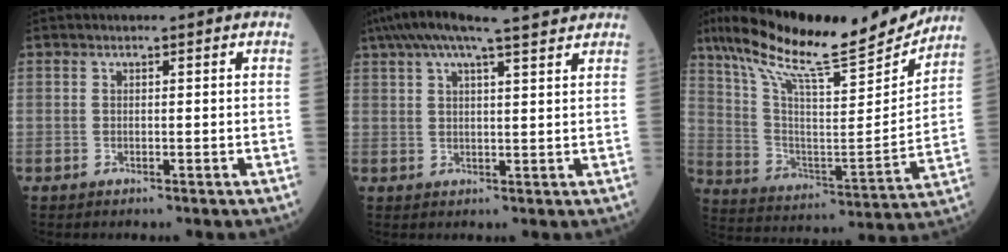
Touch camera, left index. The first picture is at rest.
{"total": 13.3, "force": [10.8, 1.2, 7.7], "torque": [-0.141, 0.044, 0.158]}
{"total": 23.8, "force": [19.6, 2.8, 13.2], "torque": [-0.236, -0.010, 0.312]}